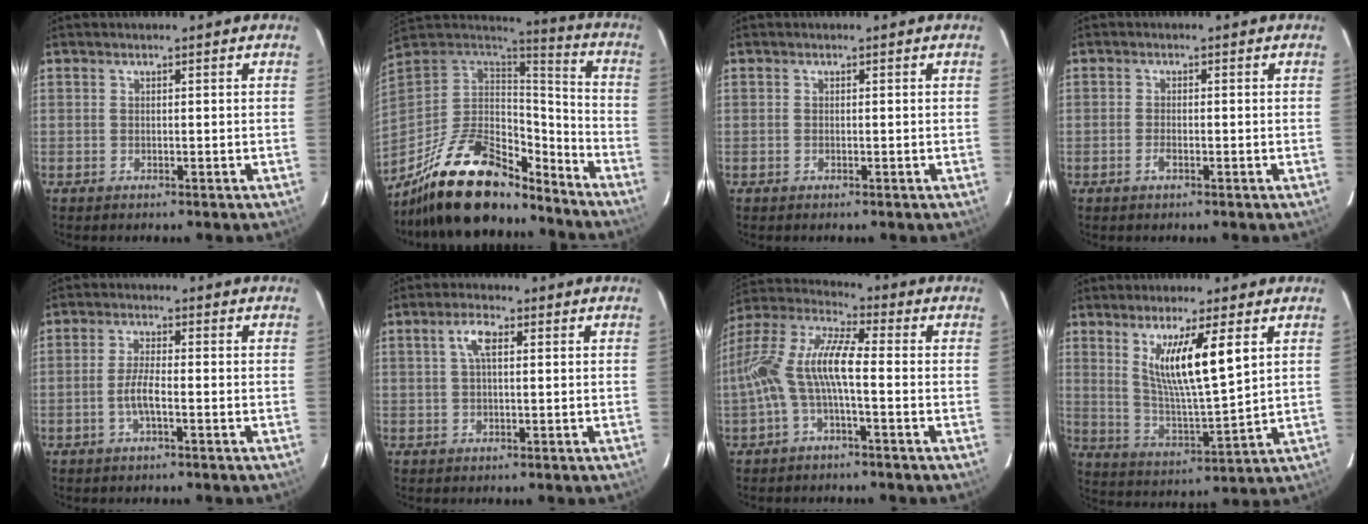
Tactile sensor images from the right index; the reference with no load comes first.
{"total": 24.2, "force": [-18.1, 9.4, 13.0], "torque": [-0.256, 0.000, -0.292]}
{"total": 0.0}
{"total": 1.7, "force": [-0.8, 0.7, 1.3], "torque": [-0.029, -0.001, -0.016]}
{"total": 3.9, "force": [-1.4, 0.6, 3.6], "torque": [-0.076, 0.001, -0.028]}
{"total": 3.7, "force": [1.0, 1.3, 3.3], "torque": [-0.066, 0.011, 0.019]}
{"total": 12.6, "force": [-2.0, 3.3, 12.0], "torque": [-0.245, 0.012, -0.042]}
{"total": 12.1, "force": [4.8, 1.0, 11.0], "torque": [-0.193, -0.017, 0.097]}